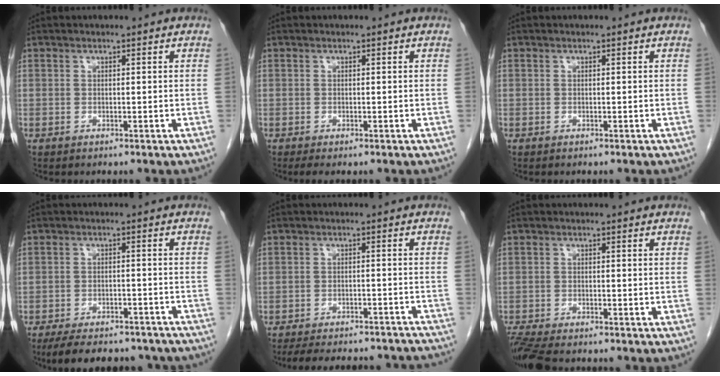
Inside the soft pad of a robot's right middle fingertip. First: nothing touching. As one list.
[{"total": 1.4, "force": [-1.0, 0.3, 0.9], "torque": [-0.012, -0.005, -0.013]}, {"total": 0.0}, {"total": 15.3, "force": [-13.2, 4.9, 6.0], "torque": [-0.113, -0.002, -0.169]}, {"total": 18.4, "force": [-16.8, 4.4, 6.0], "torque": [-0.110, -0.005, -0.207]}, {"total": 6.6, "force": [-5.7, 1.2, 3.1], "torque": [-0.061, -0.014, -0.097]}]